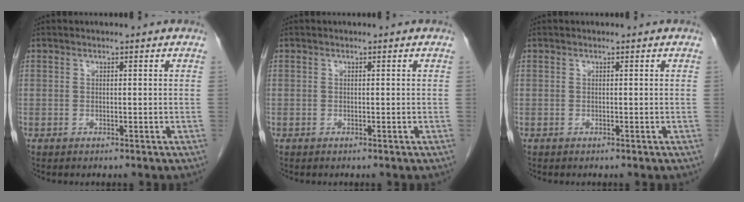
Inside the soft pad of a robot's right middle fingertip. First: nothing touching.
{"total": 0.0}
{"total": 0.0}